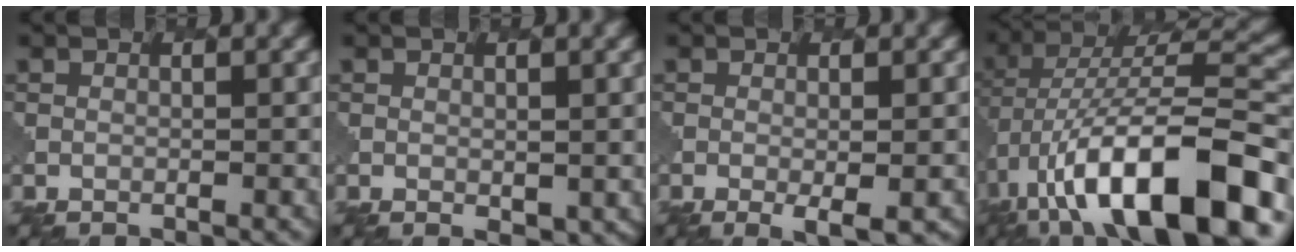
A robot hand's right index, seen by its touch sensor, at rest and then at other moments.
{"total": 1.0, "force": [0.2, 0.7, 0.7], "torque": [-0.008, -0.006, 0.012]}
{"total": 2.5, "force": [-0.7, 0.5, 2.3], "torque": [-0.038, -0.006, -0.004]}
{"total": 14.9, "force": [-6.1, 5.5, 12.5], "torque": [-0.204, 0.028, -0.097]}